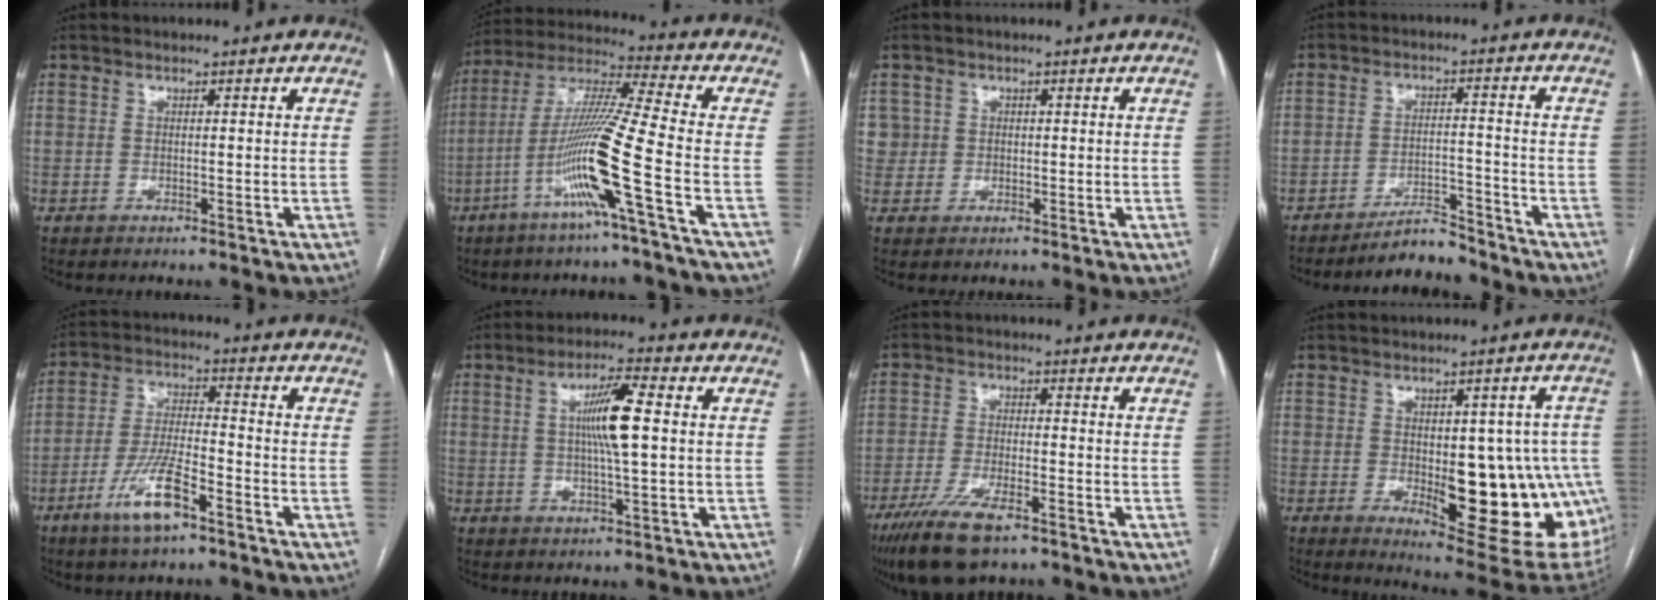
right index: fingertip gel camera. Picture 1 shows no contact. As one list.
[{"total": 14.6, "force": [-5.7, -2.1, 13.3], "torque": [-0.264, -0.008, -0.115]}, {"total": 2.8, "force": [0.6, 2.8, -0.2], "torque": [0.021, 0.010, 0.009]}, {"total": 5.4, "force": [-5.2, 1.0, 1.0], "torque": [-0.015, -0.001, -0.087]}, {"total": 9.4, "force": [-5.4, 1.7, 7.5], "torque": [-0.155, -0.009, -0.101]}, {"total": 8.1, "force": [1.1, 0.6, 8.0], "torque": [-0.146, 0.004, 0.018]}, {"total": 9.8, "force": [-6.6, 2.5, 6.8], "torque": [-0.129, -0.021, -0.113]}, {"total": 19.9, "force": [-3.2, 7.4, 18.2], "torque": [-0.153, 0.014, -0.013]}]